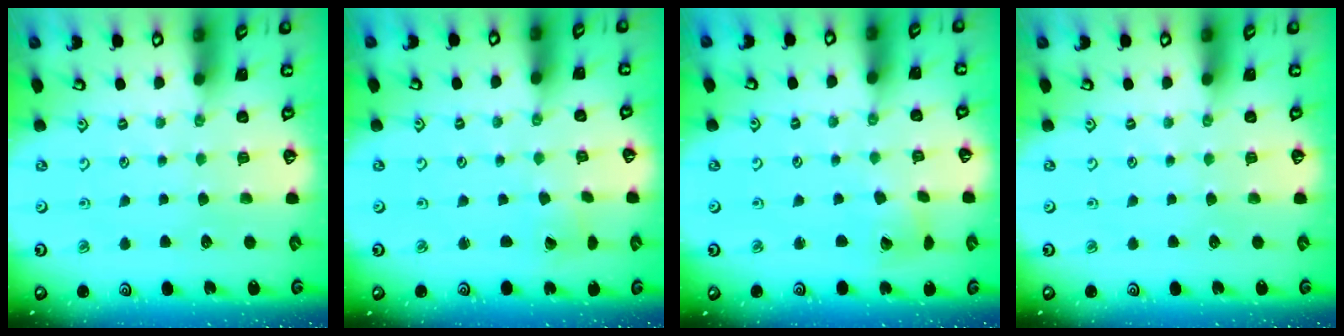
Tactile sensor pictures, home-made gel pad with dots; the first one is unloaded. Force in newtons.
{"total": 2.6, "press": 2.6, "slide": 0.3}
{"total": 5.2, "press": 5.2, "slide": 0.6}
{"total": 0.0}